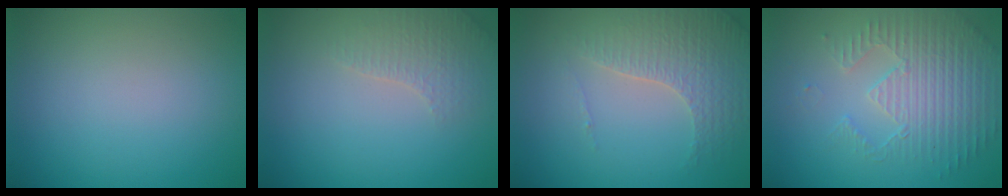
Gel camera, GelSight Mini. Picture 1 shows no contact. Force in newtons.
{"total": 2.3, "press": 2.2, "slide": 0.7}
{"total": 4.4, "press": 3.3, "slide": 2.9}
{"total": 3.8, "press": 3.7, "slide": 1.0}